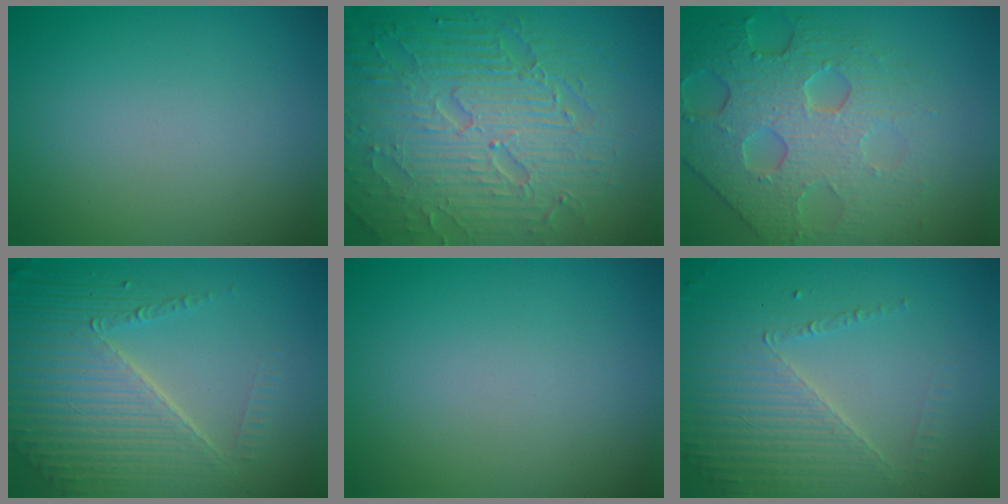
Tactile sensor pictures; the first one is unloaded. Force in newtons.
{"total": 9.0, "press": 6.4, "slide": 6.4}
{"total": 7.7, "press": 5.7, "slide": 5.2}
{"total": 7.2, "press": 5.2, "slide": 5.0}
{"total": 0.0}
{"total": 3.9, "press": 3.6, "slide": 1.6}